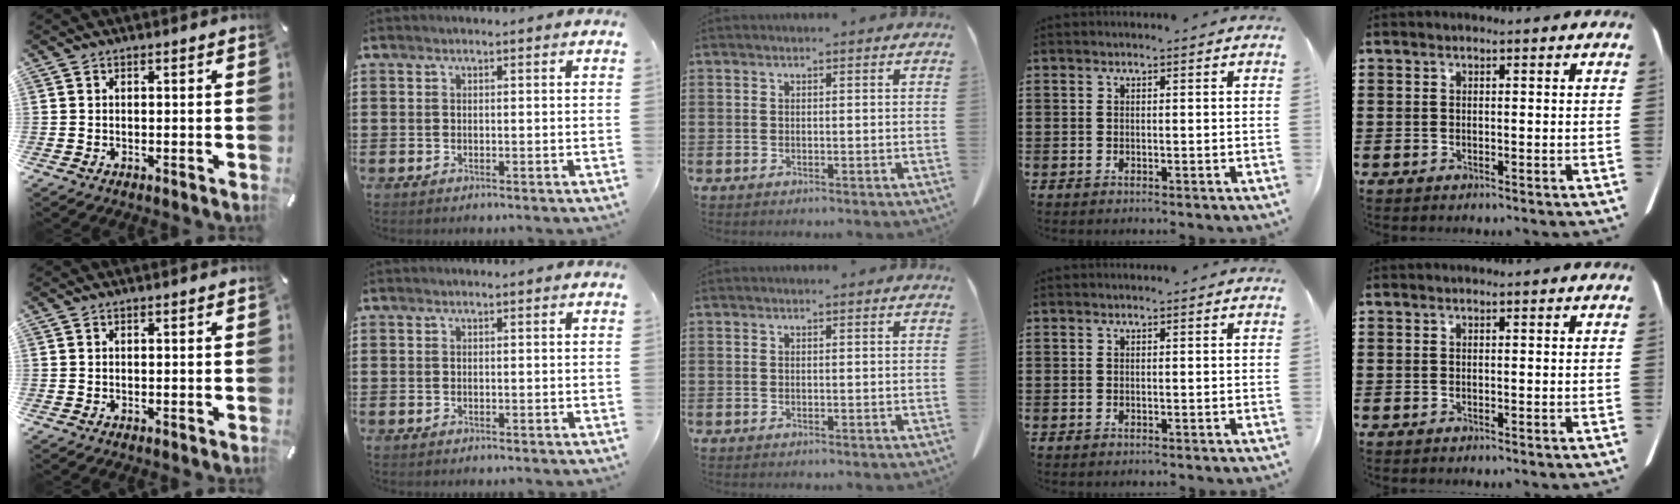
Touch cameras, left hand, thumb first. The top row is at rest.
{}